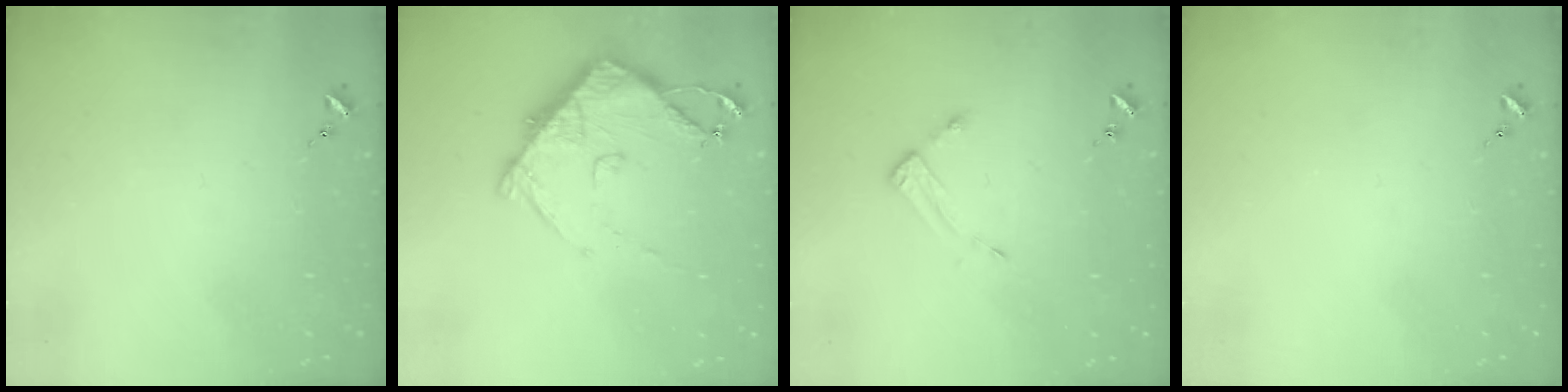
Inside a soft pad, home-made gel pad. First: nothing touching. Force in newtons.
{"total": 10.7, "press": 10.7, "slide": 1.3}
{"total": 3.2, "press": 3.2, "slide": 0.3}
{"total": 0.0}